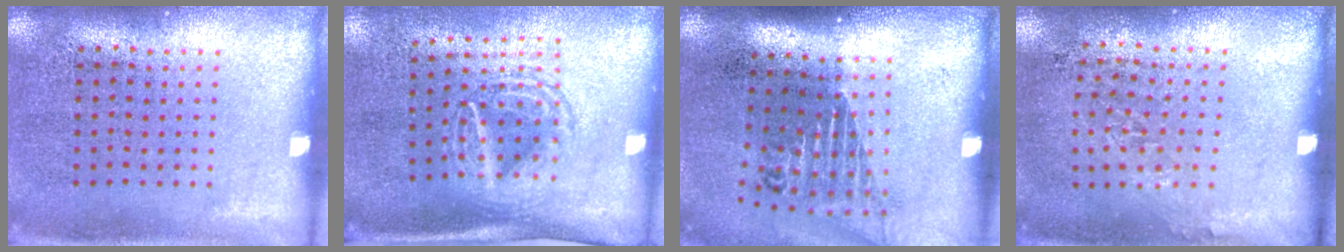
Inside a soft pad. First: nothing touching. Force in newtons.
{"total": 1.6, "press": 1.3, "slide": 0.9}
{"total": 1.6, "press": 1.2, "slide": 1.1}
{"total": 0.9, "press": 0.7, "slide": 0.7}